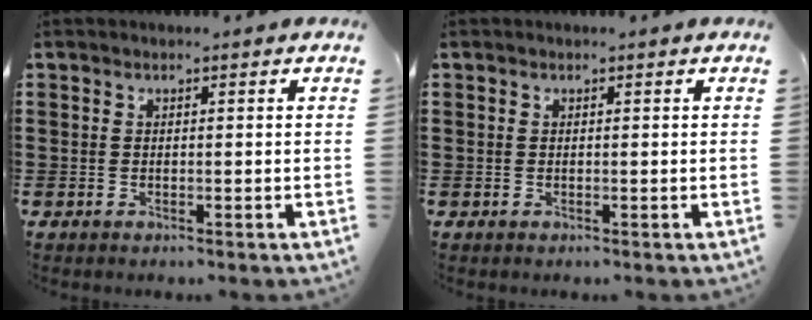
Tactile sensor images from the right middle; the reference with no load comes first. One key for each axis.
{"total": 0.0}